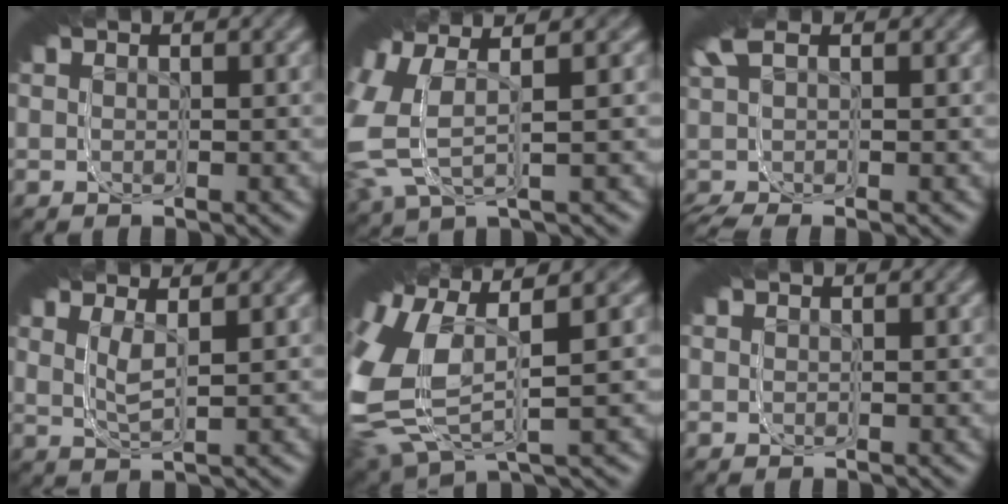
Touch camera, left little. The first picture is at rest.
{"total": 10.0, "force": [2.5, 7.1, 6.6], "torque": [-0.141, 0.008, 0.022]}
{"total": 1.9, "force": [0.9, 0.5, 1.6], "torque": [-0.033, 0.021, 0.007]}
{"total": 4.5, "force": [1.9, 2.2, 3.4], "torque": [-0.071, 0.017, 0.015]}
{"total": 13.5, "force": [0.4, 9.6, 9.4], "torque": [-0.189, 0.001, -0.009]}
{"total": 0.0}